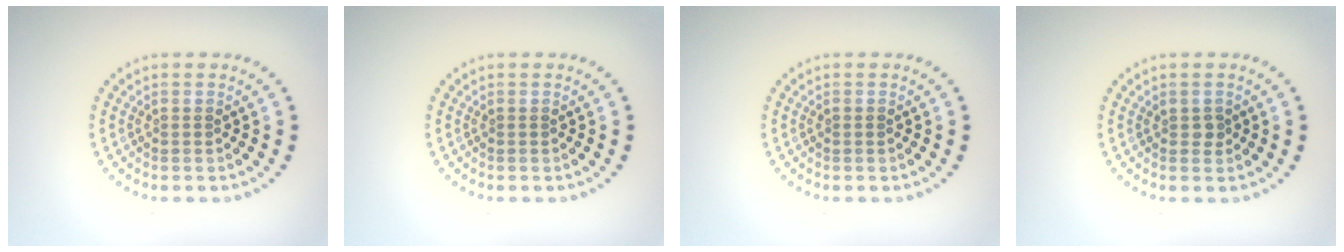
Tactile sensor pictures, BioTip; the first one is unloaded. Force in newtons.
{"total": 0.0}
{"total": 0.6, "press": 0.6, "slide": 0.1}
{"total": 0.9, "press": 0.9, "slide": 0.2}